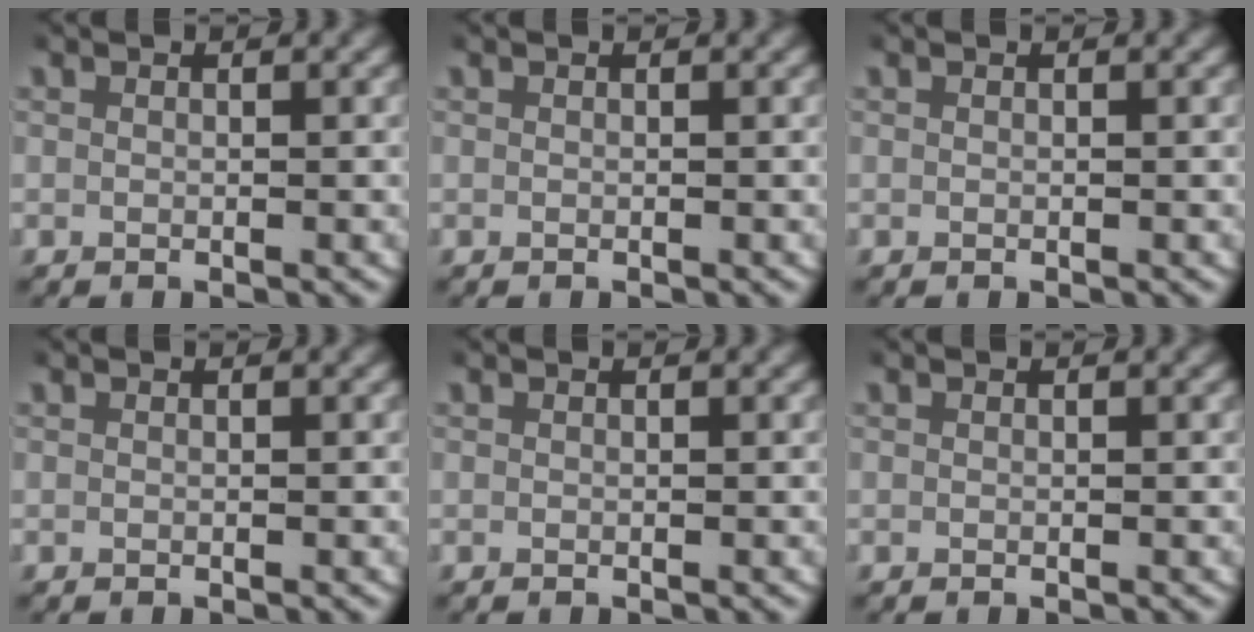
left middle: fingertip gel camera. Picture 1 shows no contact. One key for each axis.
{"total": 0.0}
{"total": 0.0}
{"total": 0.0}
{"total": 0.0}
{"total": 0.0}